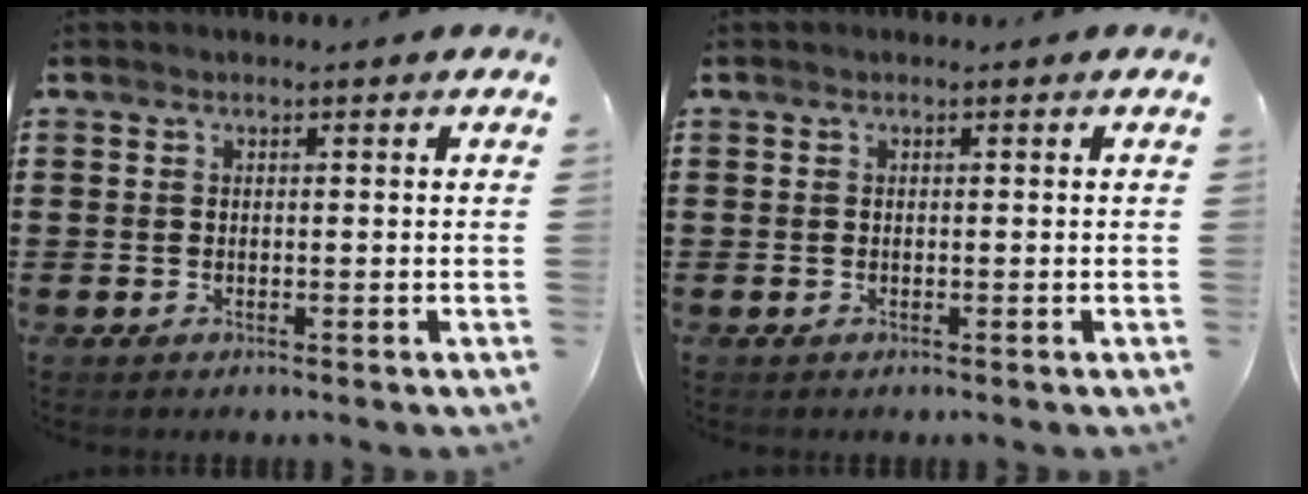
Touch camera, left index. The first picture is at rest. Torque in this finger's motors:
{"motor_torque": [0.00, 0.00, 0.00, 0.00]}